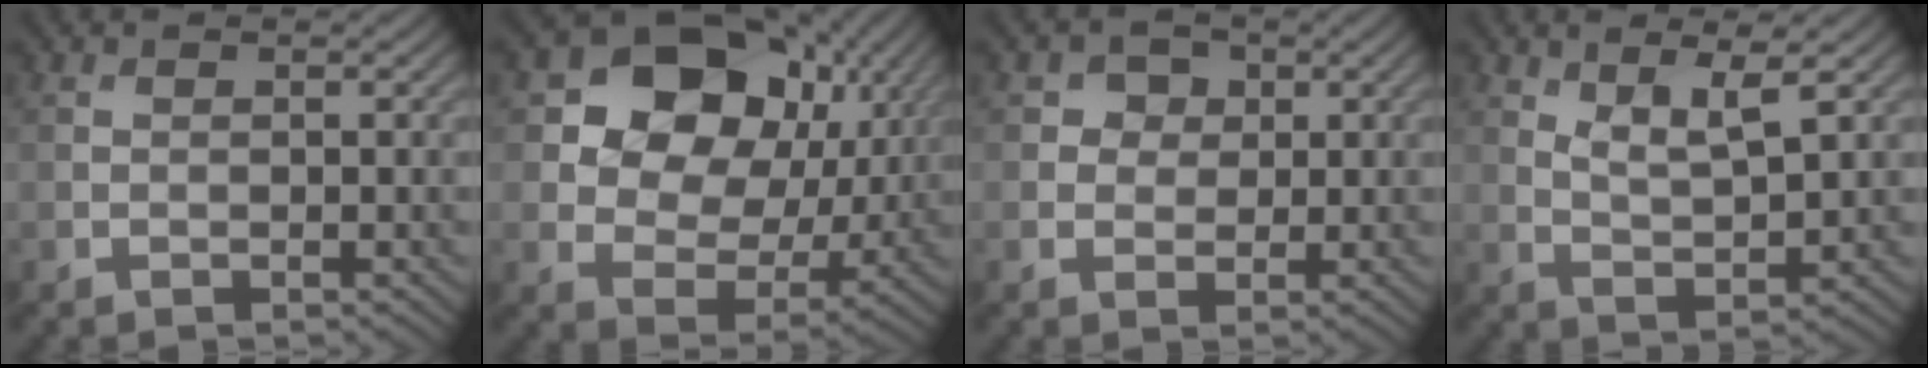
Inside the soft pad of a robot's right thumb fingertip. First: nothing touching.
{"total": 14.2, "force": [4.9, 10.8, 7.9], "torque": [-0.159, 0.016, 0.085]}
{"total": 2.7, "force": [0.8, 2.3, 1.0], "torque": [-0.014, -0.003, 0.008]}
{"total": 4.7, "force": [2.7, 1.0, 3.7], "torque": [-0.079, -0.007, 0.054]}